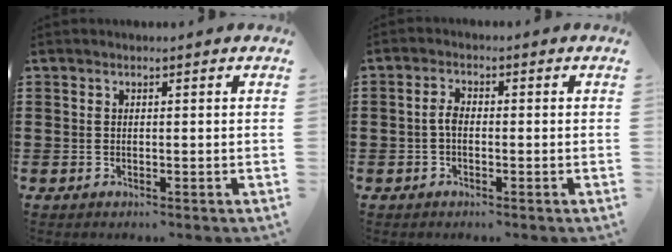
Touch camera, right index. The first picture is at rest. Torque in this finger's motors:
{"motor_torque": [0.49, -0.43, 0.27, 0.06]}